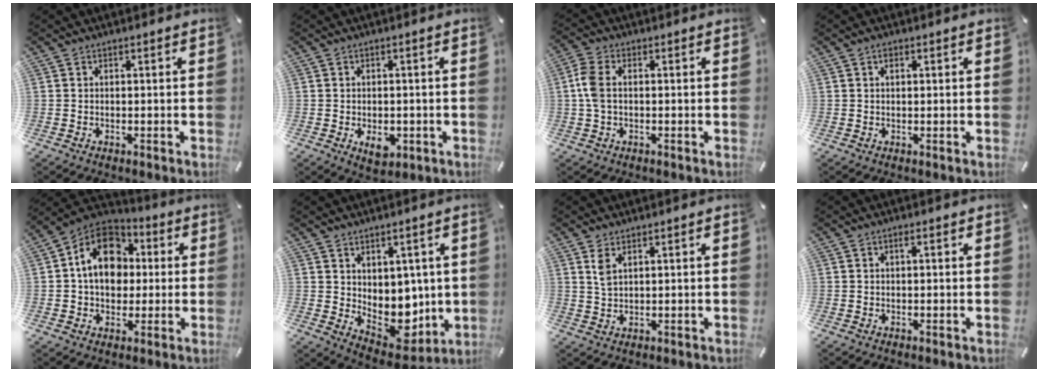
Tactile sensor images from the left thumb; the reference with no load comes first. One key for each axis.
{"total": 4.9, "fx": -1.5, "fy": 3.4, "fz": 3.2, "tx": -0.048, "ty": -0.004, "tz": -0.028}
{"total": 5.4, "fx": 0.2, "fy": 3.2, "fz": 4.3, "tx": -0.102, "ty": 0.003, "tz": 0.000}
{"total": 1.1, "fx": 0.5, "fy": 0.6, "fz": 0.8, "tx": -0.017, "ty": 0.004, "tz": 0.008}
{"total": 14.1, "fx": 1.5, "fy": 11.3, "fz": 8.3, "tx": -0.143, "ty": 0.007, "tz": 0.025}
{"total": 8.5, "fx": 2.1, "fy": 7.5, "fz": 3.5, "tx": -0.027, "ty": -0.040, "tz": 0.052}
{"total": 3.2, "fx": 1.7, "fy": 1.5, "fz": 2.3, "tx": -0.051, "ty": 0.002, "tz": 0.030}
{"total": 1.2, "fx": 0.4, "fy": 0.6, "fz": 0.9, "tx": -0.020, "ty": 0.005, "tz": 0.006}